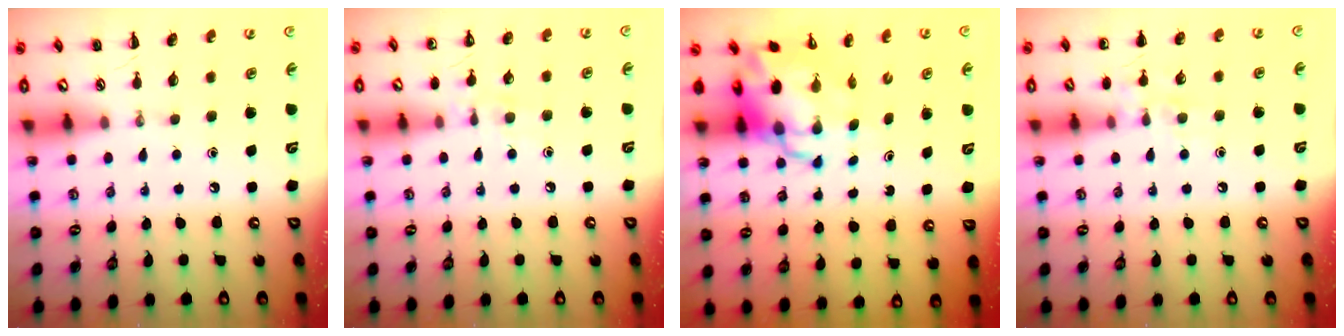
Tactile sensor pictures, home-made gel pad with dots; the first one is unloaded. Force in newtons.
{"total": 7.0, "press": 6.8, "slide": 1.9}
{"total": 9.5, "press": 9.2, "slide": 2.4}
{"total": 7.1, "press": 7.0, "slide": 1.4}